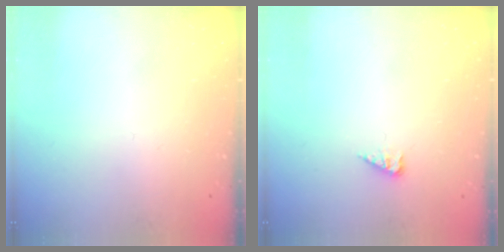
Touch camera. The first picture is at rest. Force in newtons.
{"total": 2.9, "press": 2.9, "slide": 0.5}